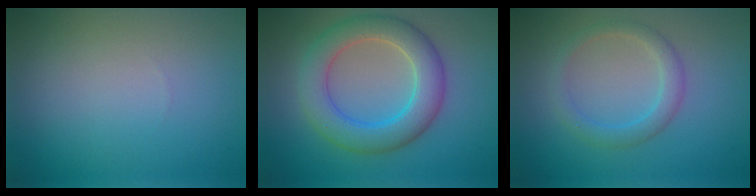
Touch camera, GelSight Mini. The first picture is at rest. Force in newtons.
{"total": 4.7, "press": 4.7, "slide": 0.5}
{"total": 2.3, "press": 2.3, "slide": 0.1}